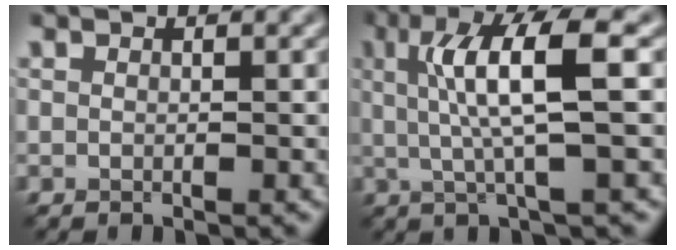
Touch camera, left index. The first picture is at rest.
{"total": 6.9, "force": [1.2, 1.2, 6.7], "torque": [-0.121, 0.006, 0.023]}